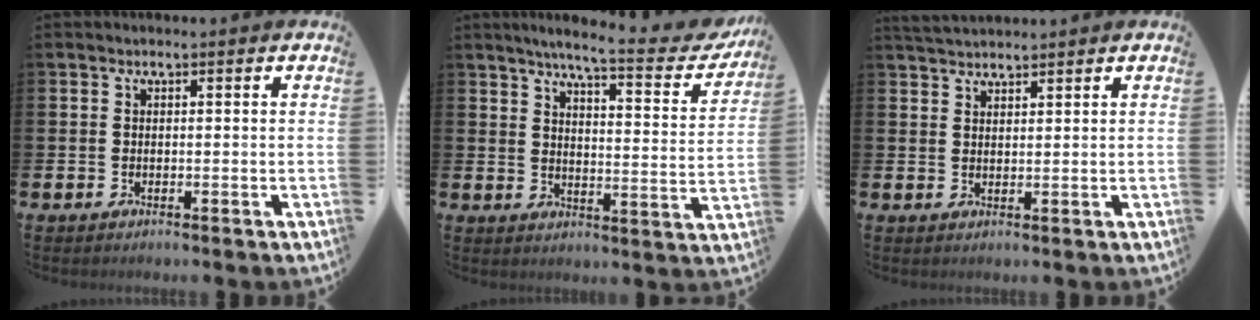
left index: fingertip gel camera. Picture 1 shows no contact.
{"total": 6.4, "force": [5.6, 0.5, 3.1], "torque": [-0.061, -0.046, 0.085]}
{"total": 2.7, "force": [2.7, 0.4, 0.3], "torque": [-0.010, -0.008, 0.050]}